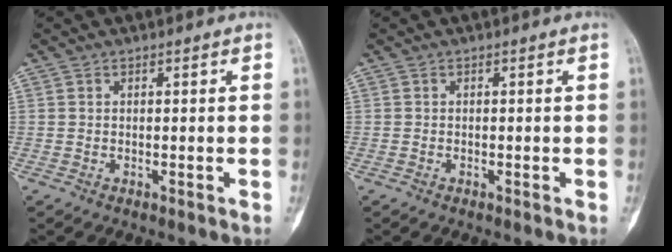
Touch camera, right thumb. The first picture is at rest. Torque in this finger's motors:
{"motor_torque": [-0.64, 0.02, -0.15, 0.06, -0.02]}